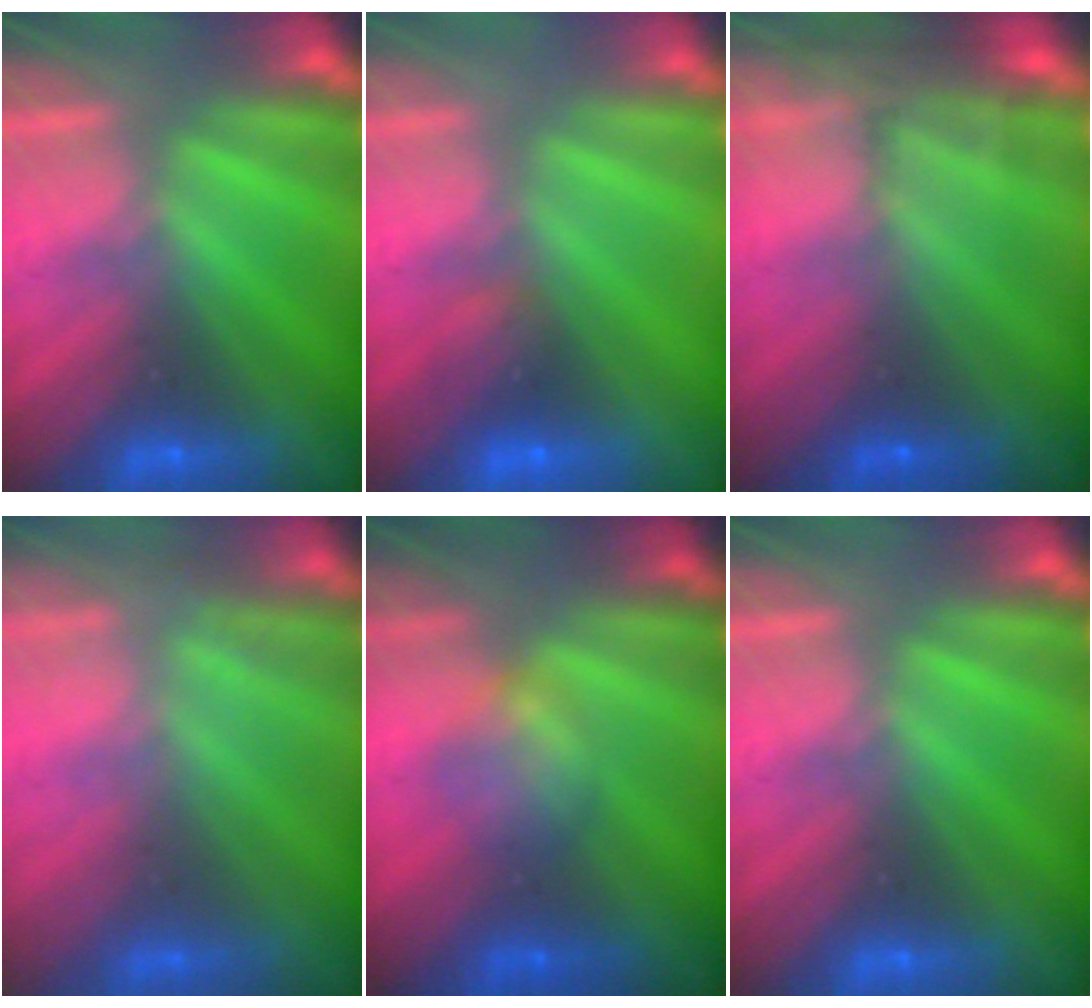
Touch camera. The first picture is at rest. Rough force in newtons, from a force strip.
{"total": 1.2}
{"total": 8.7}
{"total": 2.7}
{"total": 2.4}
{"total": 0.0}